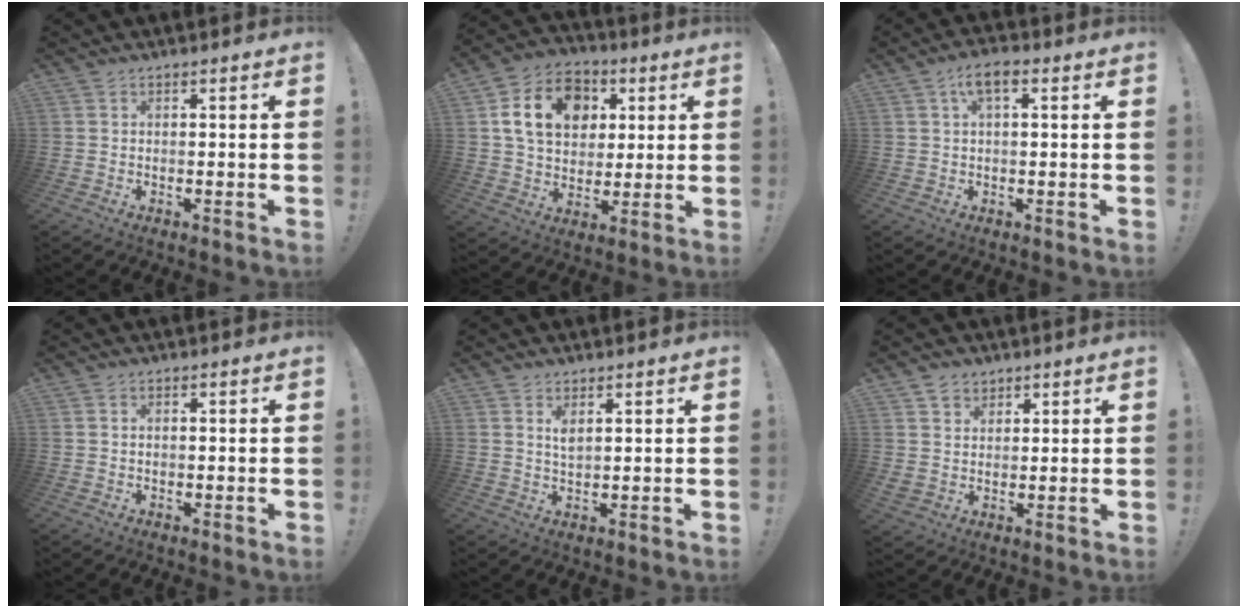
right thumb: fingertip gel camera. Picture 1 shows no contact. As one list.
[{"total": 17.0, "force": [4.9, 13.2, 9.7], "torque": [-0.147, -0.005, 0.095]}, {"total": 5.0, "force": [1.5, 2.2, 4.2], "torque": [-0.069, 0.006, 0.024]}, {"total": 0.7, "force": [0.0, 0.6, 0.4], "torque": [-0.017, 0.006, 0.001]}, {"total": 3.2, "force": [1.7, 1.2, 2.5], "torque": [-0.037, -0.013, 0.027]}, {"total": 5.2, "force": [3.3, 4.1, 0.3], "torque": [-0.007, -0.021, 0.065]}]